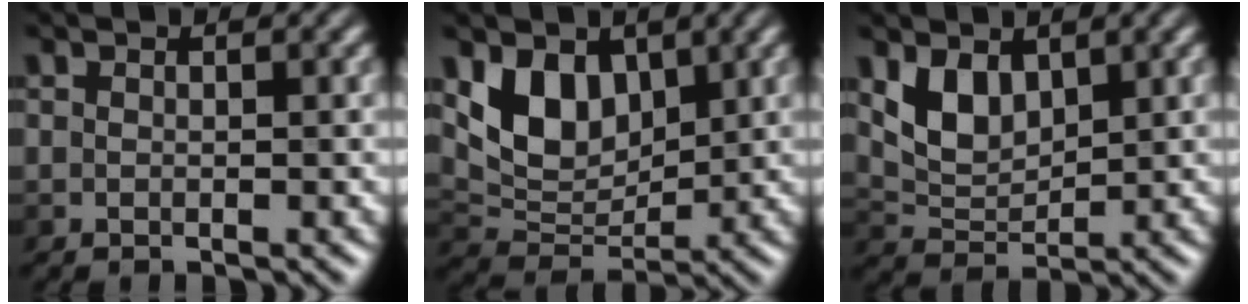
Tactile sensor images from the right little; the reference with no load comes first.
{"total": 5.3, "force": [2.4, 3.5, 3.2], "torque": [-0.061, -0.015, 0.045]}
{"total": 3.7, "force": [1.8, 2.2, 2.3], "torque": [-0.047, -0.009, 0.041]}